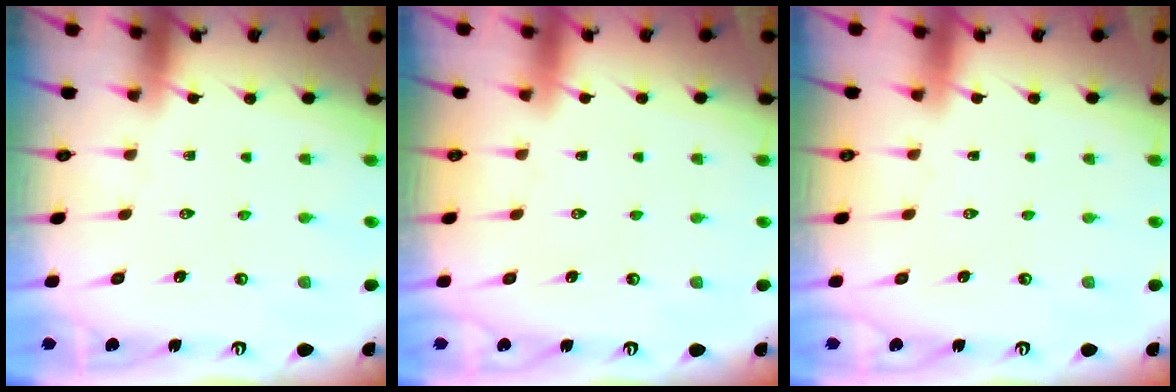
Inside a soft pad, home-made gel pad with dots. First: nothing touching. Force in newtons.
{"total": 1.6, "press": 1.6, "slide": 0.1}
{"total": 1.5, "press": 1.5, "slide": 0.1}